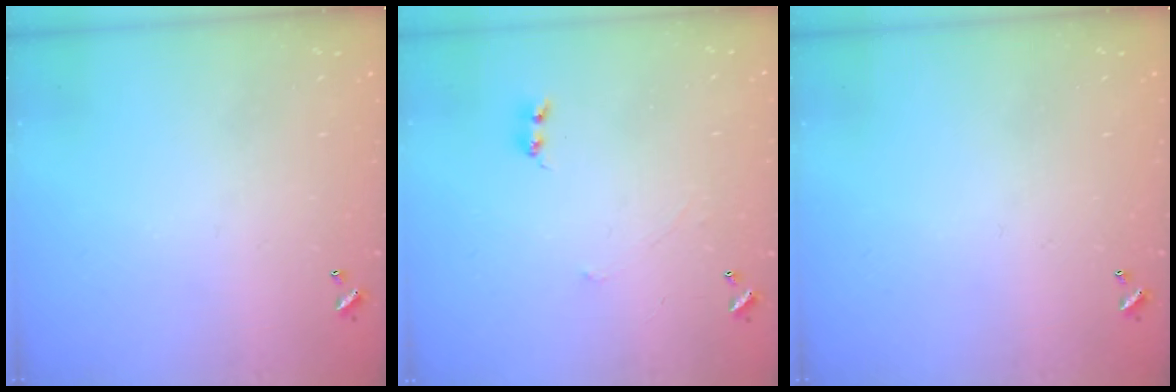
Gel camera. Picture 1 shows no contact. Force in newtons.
{"total": 0.9, "press": 0.8, "slide": 0.3}
{"total": 0.0}